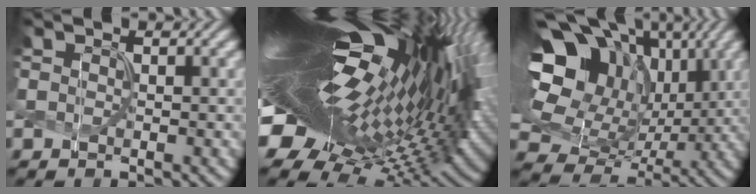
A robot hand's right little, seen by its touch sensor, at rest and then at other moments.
{"total": 21.1, "force": [4.4, 8.0, 19.0], "torque": [-0.321, -0.009, 0.066]}
{"total": 17.4, "force": [5.6, 12.4, 10.8], "torque": [-0.213, 0.032, 0.102]}